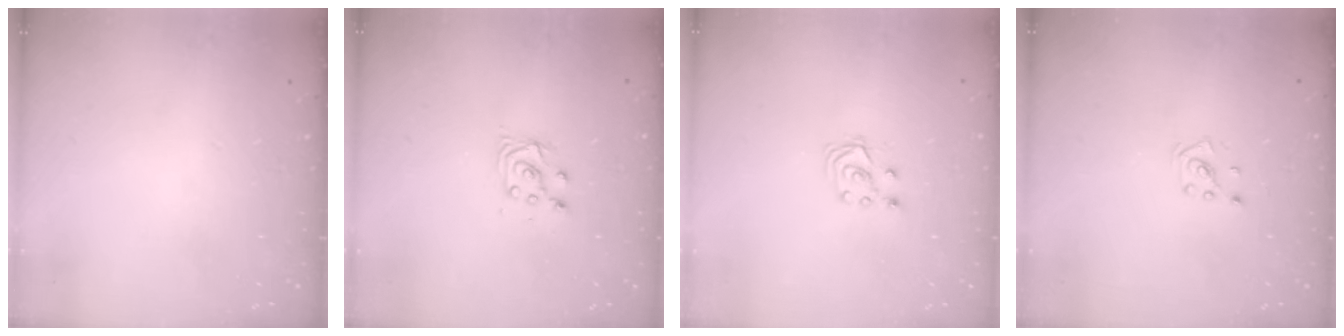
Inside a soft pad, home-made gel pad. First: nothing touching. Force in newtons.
{"total": 6.1, "press": 6.1, "slide": 0.5}
{"total": 2.8, "press": 2.7, "slide": 0.7}
{"total": 2.2, "press": 2.2, "slide": 0.6}